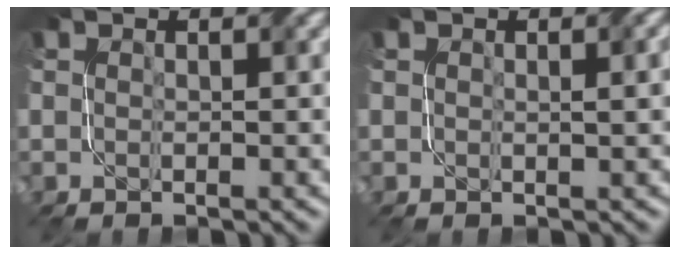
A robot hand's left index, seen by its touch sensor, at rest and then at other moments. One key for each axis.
{"total": 1.4, "fx": 0.3, "fy": 0.3, "fz": 1.3, "tx": -0.018, "ty": 0.003, "tz": 0.007}